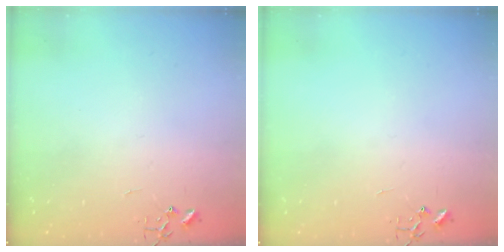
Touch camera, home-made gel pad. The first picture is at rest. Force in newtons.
{"total": 0.0}